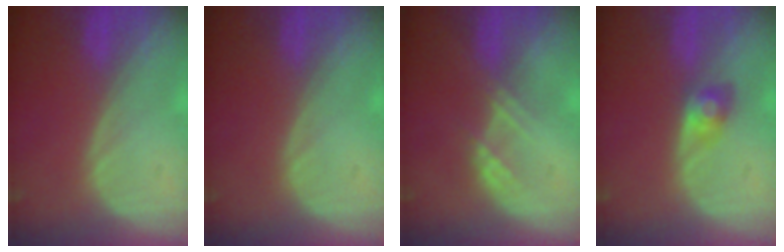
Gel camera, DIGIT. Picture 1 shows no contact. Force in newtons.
{"total": 0.0}
{"total": 2.3, "press": 2.3, "slide": 0.2}
{"total": 2.6, "press": 2.6, "slide": 0.1}